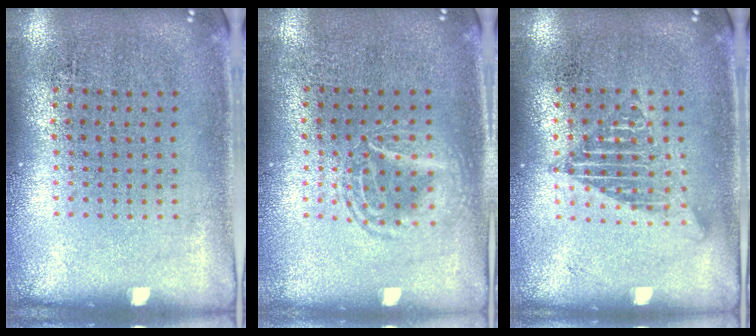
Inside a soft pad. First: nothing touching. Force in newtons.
{"total": 1.3, "press": 1.3, "slide": 0.1}
{"total": 1.2, "press": 1.2, "slide": 0.0}